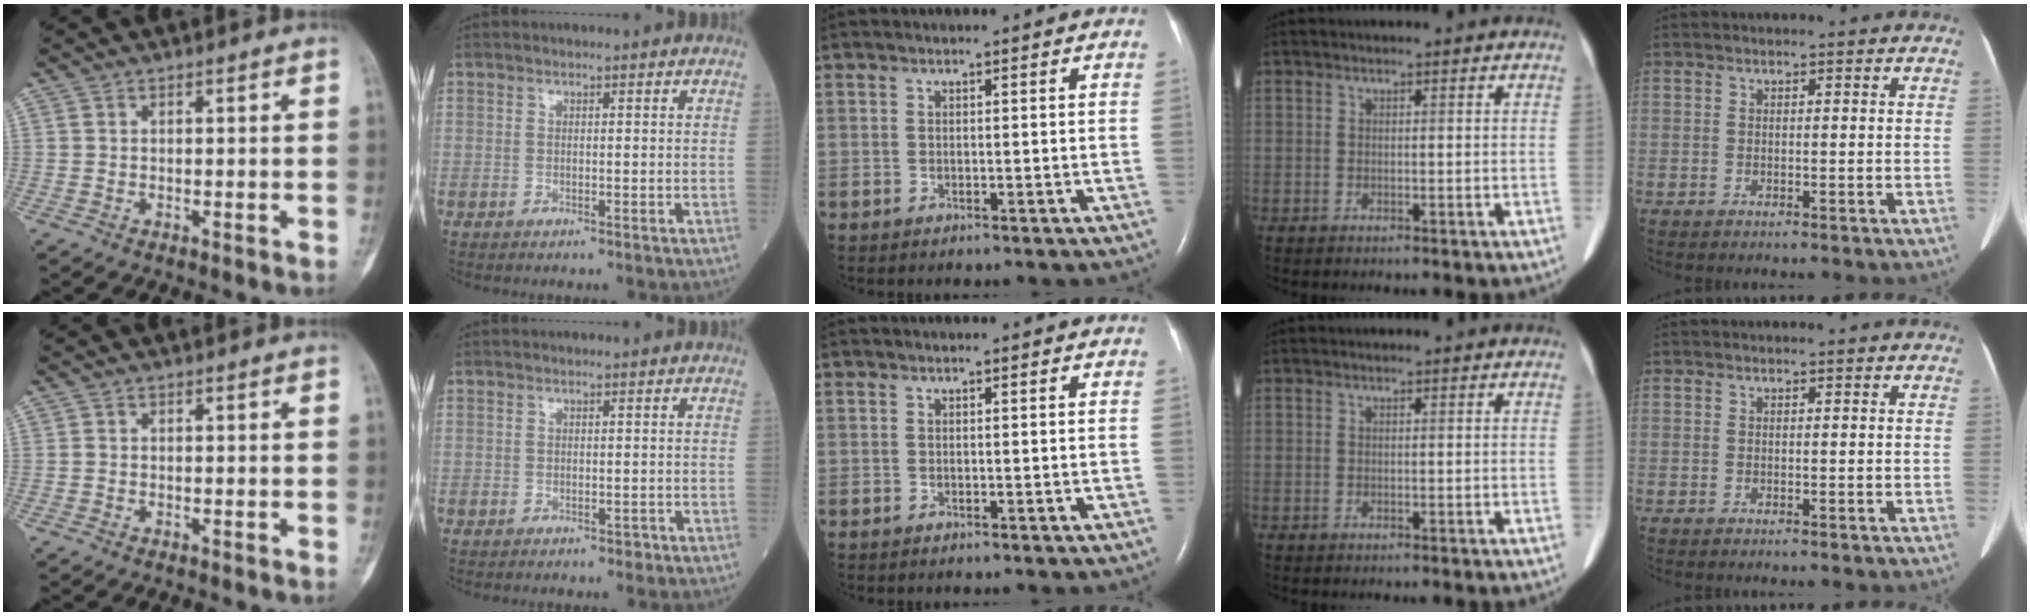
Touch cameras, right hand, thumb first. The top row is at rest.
{"index": {"total": 0.7, "force": [-0.4, 0.5, 0.3], "torque": [0.001, 0.002, -0.006]}}